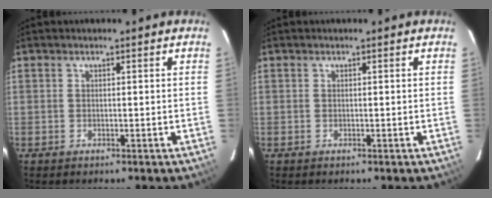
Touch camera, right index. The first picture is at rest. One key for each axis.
{"total": 0.0}